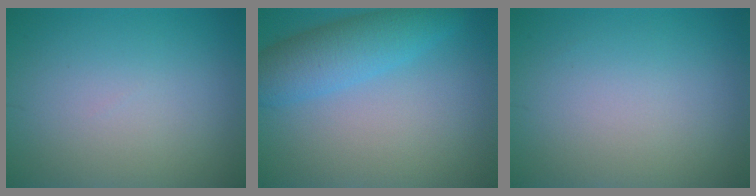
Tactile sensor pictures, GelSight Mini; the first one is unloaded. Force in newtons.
{"total": 4.9, "press": 4.9, "slide": 0.0}
{"total": 0.0}